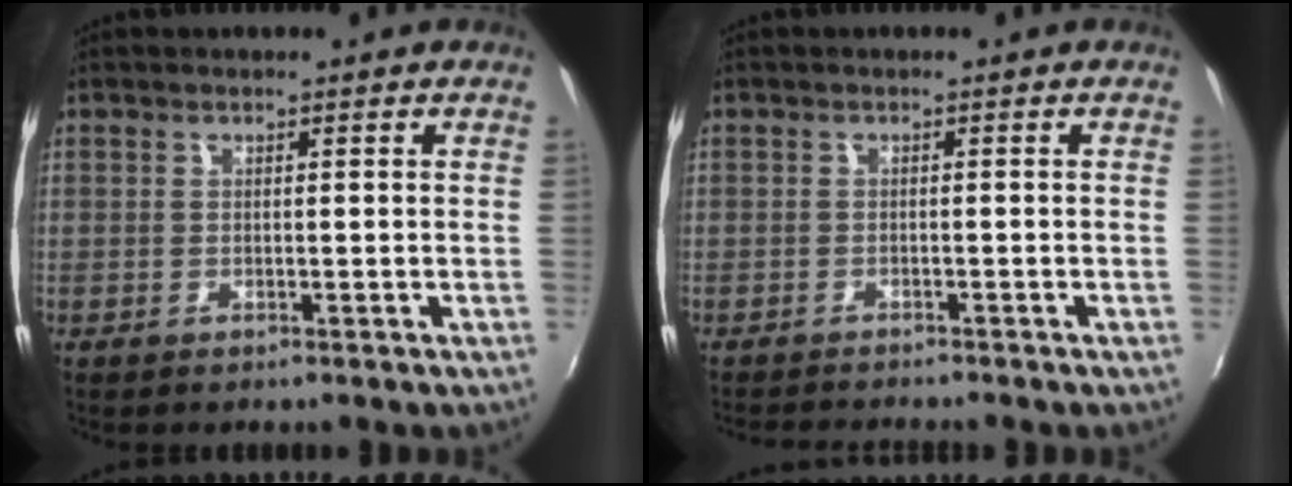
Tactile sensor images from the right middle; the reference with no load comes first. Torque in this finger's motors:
{"motor_torque": [0.02, -0.07, 0.00, 0.01]}